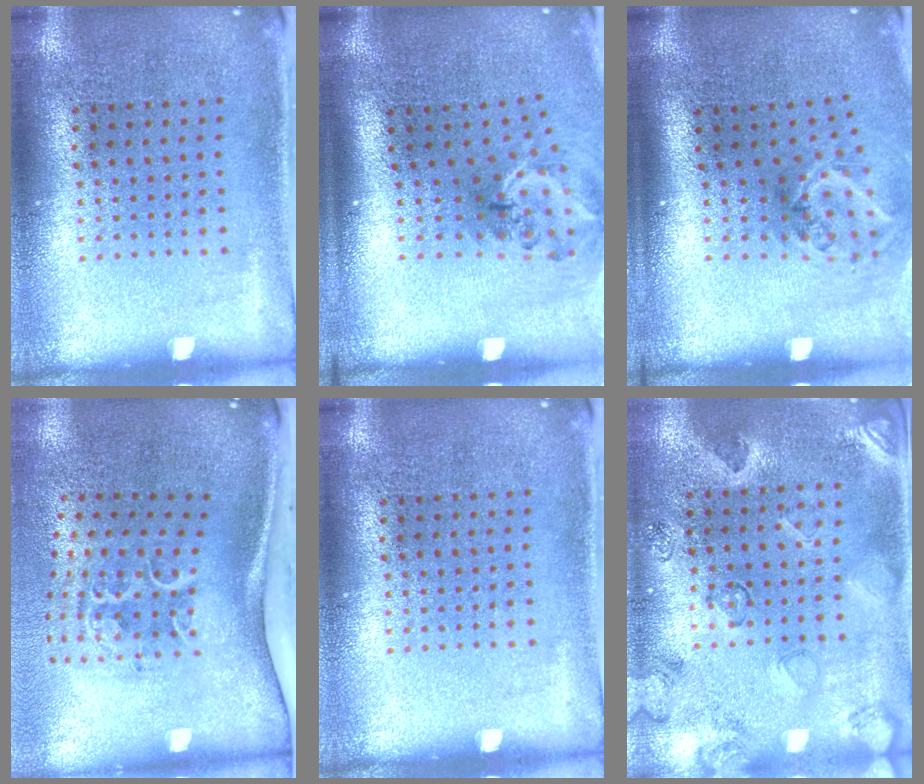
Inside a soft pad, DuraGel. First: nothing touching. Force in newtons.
{"total": 1.7, "press": 1.2, "slide": 1.3}
{"total": 2.0, "press": 1.3, "slide": 1.5}
{"total": 2.3, "press": 1.4, "slide": 1.9}
{"total": 0.0}
{"total": 2.3, "press": 1.9, "slide": 1.3}